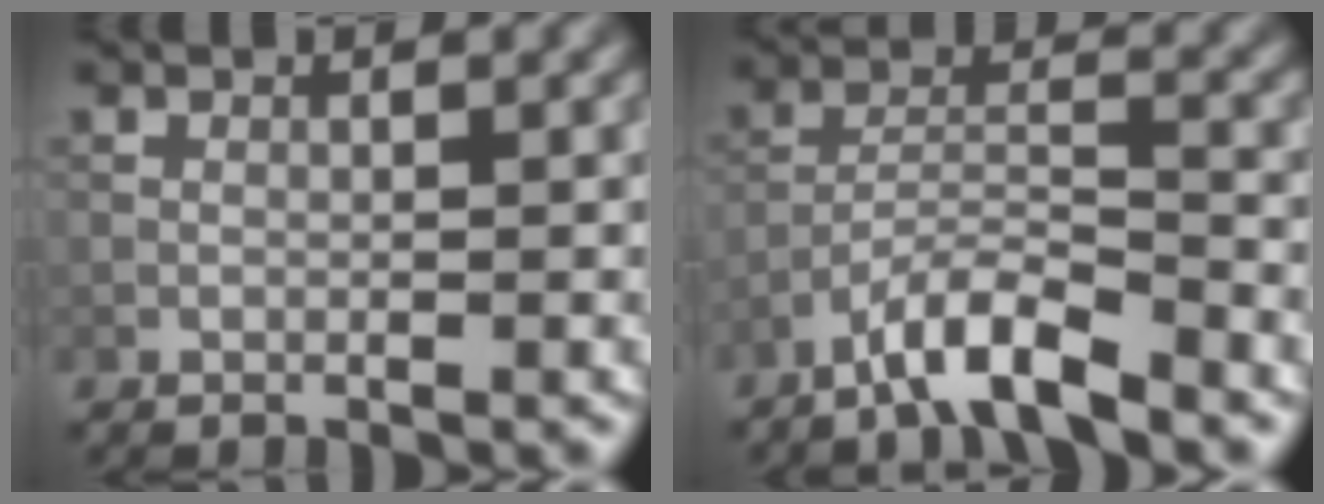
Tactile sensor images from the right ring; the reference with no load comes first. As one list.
[{"total": 4.9, "force": [-3.9, 0.7, 3.0], "torque": [-0.052, 0.006, -0.079]}]